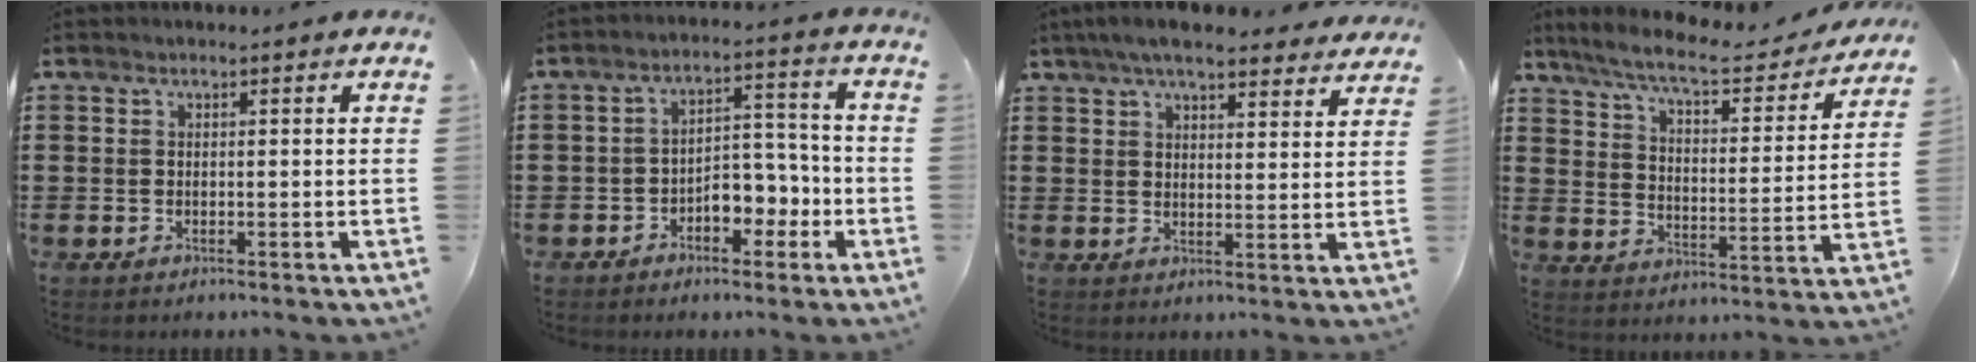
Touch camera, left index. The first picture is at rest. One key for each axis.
{"total": 5.8, "fx": -3.0, "fy": 3.6, "fz": 3.4, "tx": -0.053, "ty": 0.011, "tz": -0.059}
{"total": 6.2, "fx": 5.5, "fy": 1.0, "fz": 2.6, "tx": -0.065, "ty": -0.012, "tz": 0.102}
{"total": 7.5, "fx": 6.4, "fy": 0.6, "fz": 3.9, "tx": -0.103, "ty": -0.036, "tz": 0.105}